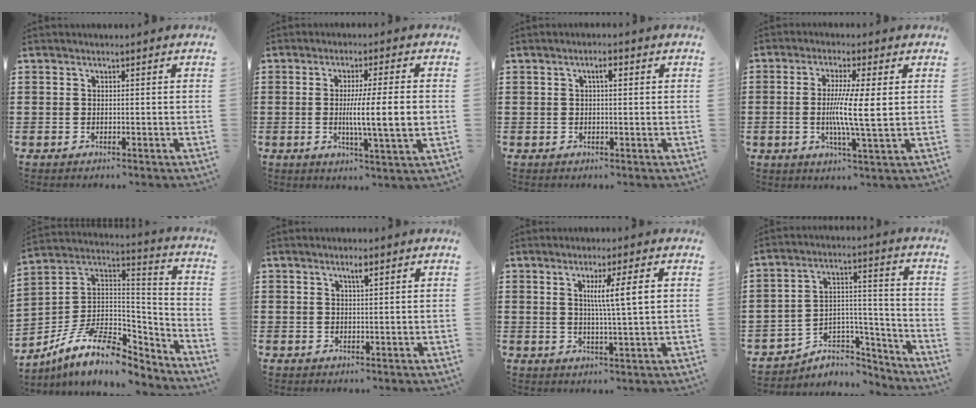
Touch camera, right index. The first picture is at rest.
{"total": 8.0, "force": [-0.4, 0.2, 8.0], "torque": [-0.132, -0.009, -0.012]}
{"total": 2.0, "force": [0.5, 0.6, 1.9], "torque": [-0.029, 0.003, 0.004]}
{"total": 7.0, "force": [0.1, 0.3, 7.0], "torque": [-0.127, -0.007, -0.003]}
{"total": 12.2, "force": [-8.4, 4.6, 7.6], "torque": [-0.156, 0.017, -0.158]}
{"total": 1.4, "force": [0.8, 0.1, 1.1], "torque": [-0.023, 0.001, 0.014]}
{"total": 6.2, "force": [1.5, -0.1, 6.0], "torque": [-0.117, -0.002, 0.018]}
{"total": 5.4, "force": [-4.4, 2.7, 1.3], "torque": [-0.026, 0.013, -0.088]}